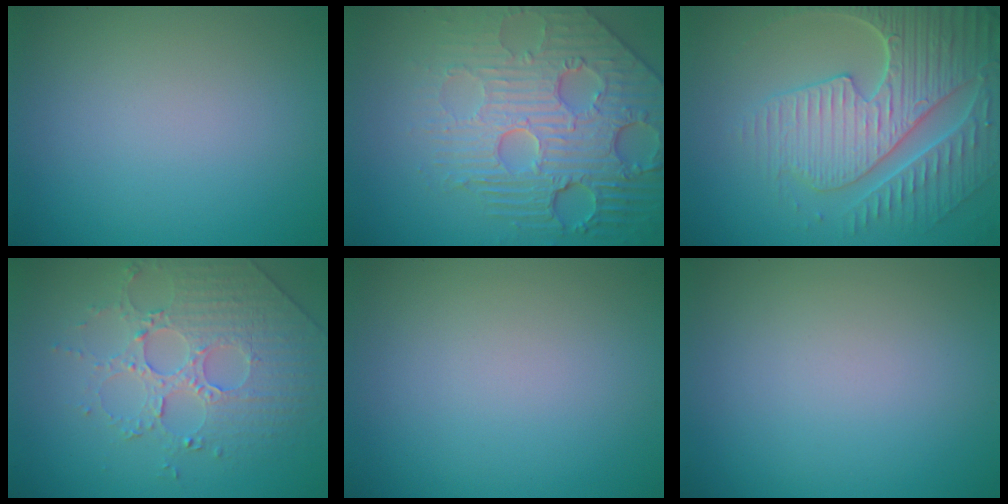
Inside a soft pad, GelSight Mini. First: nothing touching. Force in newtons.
{"total": 7.8, "press": 6.1, "slide": 4.9}
{"total": 7.8, "press": 6.0, "slide": 5.0}
{"total": 4.7, "press": 3.9, "slide": 2.6}
{"total": 0.0}
{"total": 0.0}